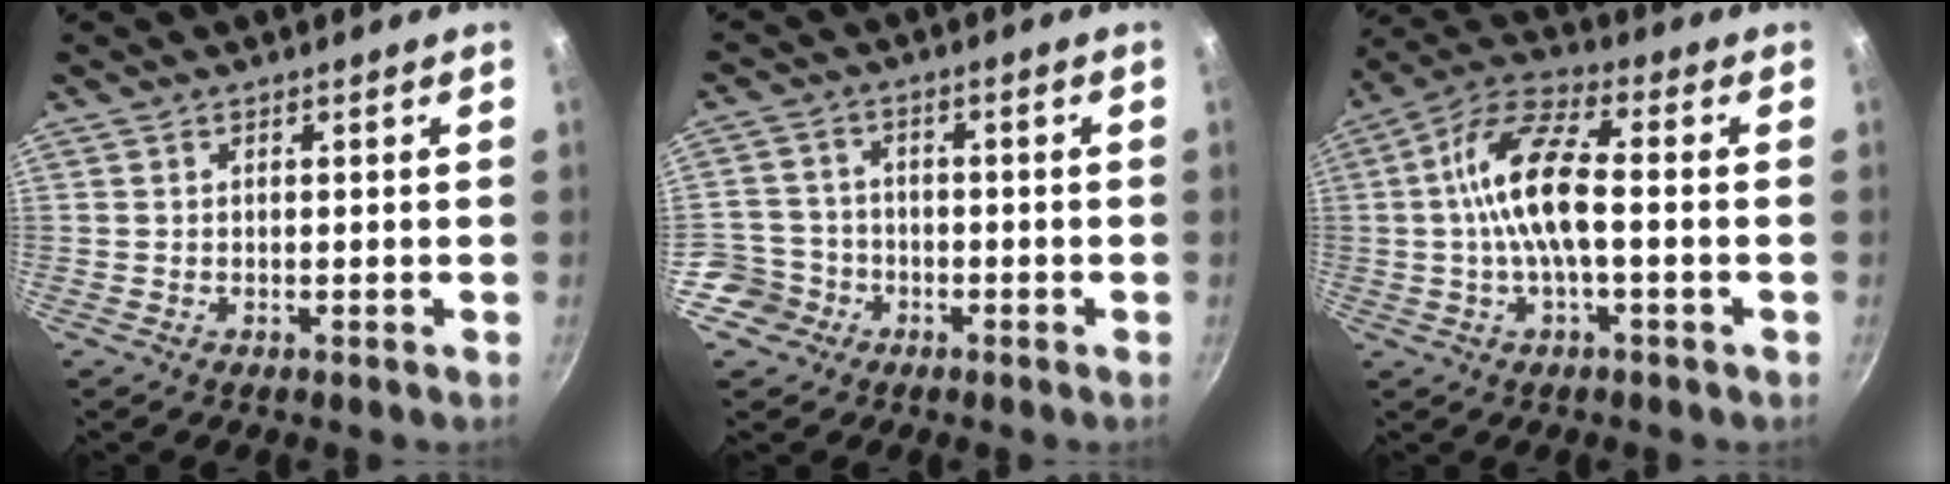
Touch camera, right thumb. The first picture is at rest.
{"total": 6.4, "force": [-3.1, 5.6, 0.7], "torque": [0.015, 0.040, -0.063]}
{"total": 12.5, "force": [-0.5, 4.7, 11.6], "torque": [-0.225, 0.035, -0.026]}